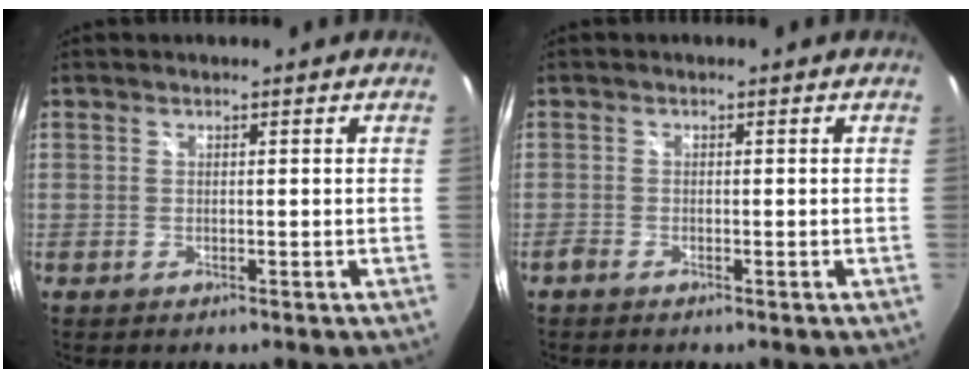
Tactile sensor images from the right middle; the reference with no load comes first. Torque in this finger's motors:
{"motor_torque": [-0.71, -0.34, 0.05, 0.02]}